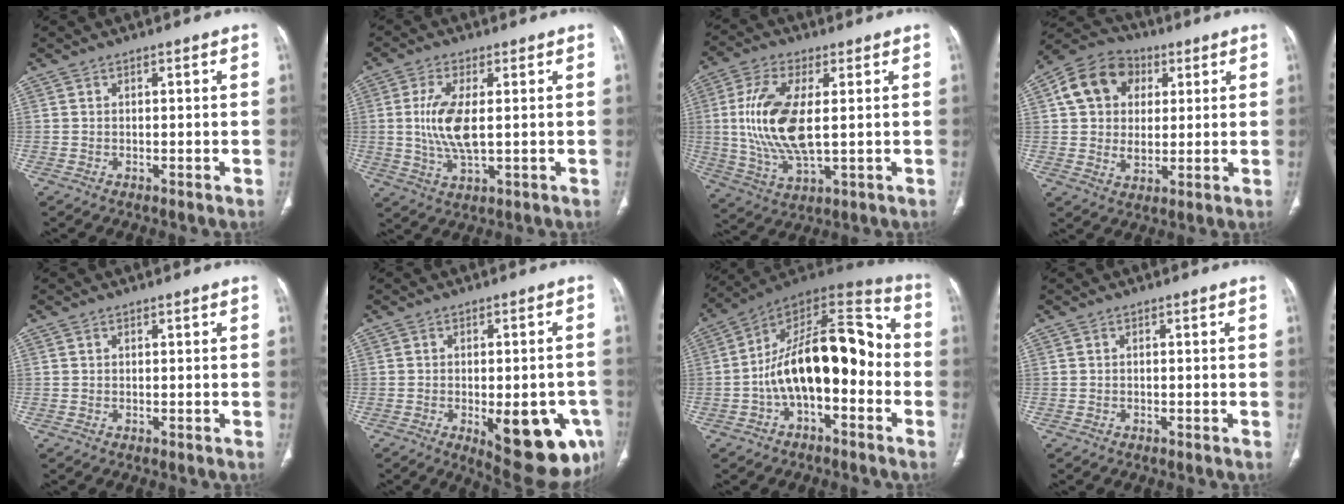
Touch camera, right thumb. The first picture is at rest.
{"total": 8.9, "force": [0.6, 3.4, 8.2], "torque": [-0.182, -0.011, 0.016]}
{"total": 14.7, "force": [1.2, 6.2, 13.3], "torque": [-0.281, -0.010, 0.030]}
{"total": 13.7, "force": [3.9, 10.6, 7.7], "torque": [-0.110, 0.002, 0.059]}
{"total": 0.0}
{"total": 16.5, "force": [-5.6, 6.5, 14.1], "torque": [-0.126, 0.005, -0.051]}
{"total": 20.4, "force": [-3.2, 10.3, 17.4], "torque": [-0.257, 0.069, -0.058]}
{"total": 0.0}